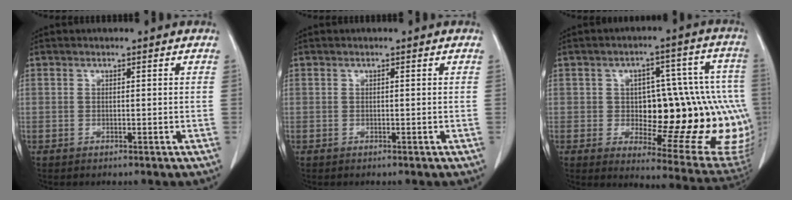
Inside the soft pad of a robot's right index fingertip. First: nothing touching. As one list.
[{"total": 0.0}, {"total": 24.0, "force": [-2.0, 8.3, 22.4], "torque": [-0.195, 0.035, 0.003]}]